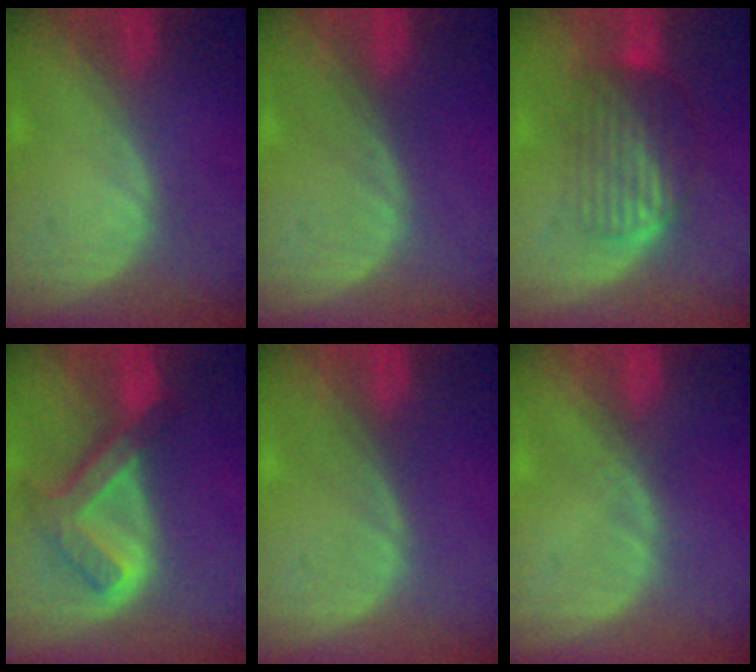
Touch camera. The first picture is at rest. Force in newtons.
{"total": 0.0}
{"total": 6.8, "press": 6.5, "slide": 1.9}
{"total": 7.6, "press": 6.5, "slide": 4.0}
{"total": 0.0}
{"total": 0.7, "press": 0.5, "slide": 0.4}